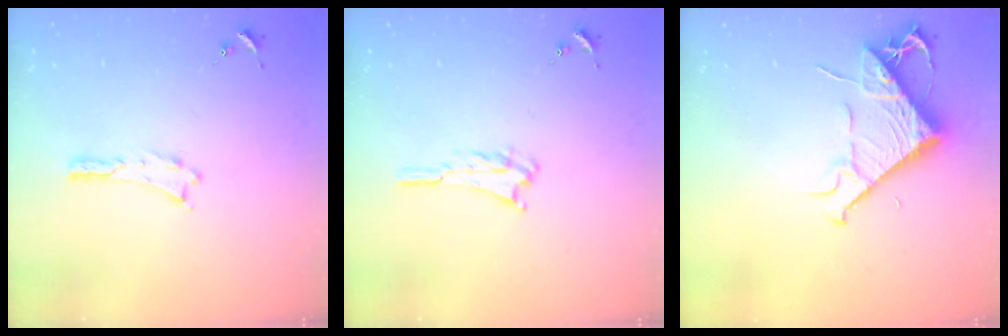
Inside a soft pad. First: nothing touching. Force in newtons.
{"total": 1.7, "press": 1.6, "slide": 0.3}
{"total": 8.1, "press": 8.1, "slide": 1.1}